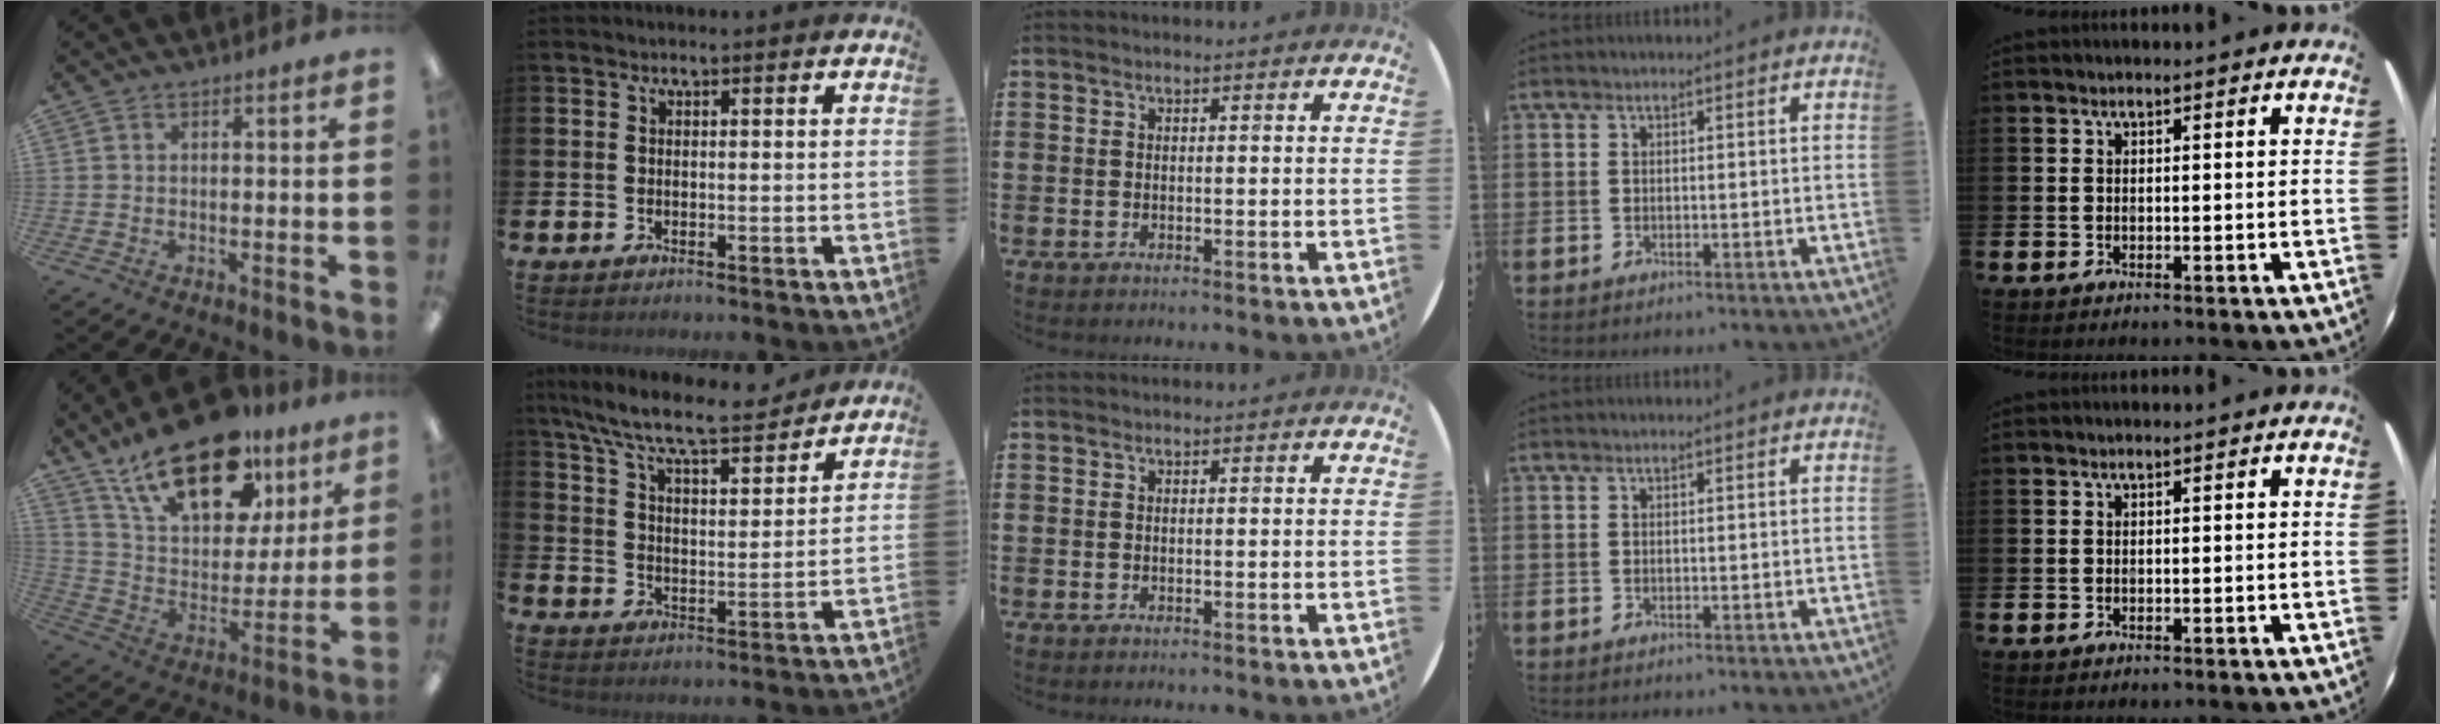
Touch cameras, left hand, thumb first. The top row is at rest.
{"thumb": {"total": 23.9, "force": [15.5, 11.6, 14.1], "torque": [-0.228, -0.081, 0.271]}, "index": {"total": 9.8, "force": [8.8, 1.5, 3.9], "torque": [-0.111, -0.056, 0.150]}}